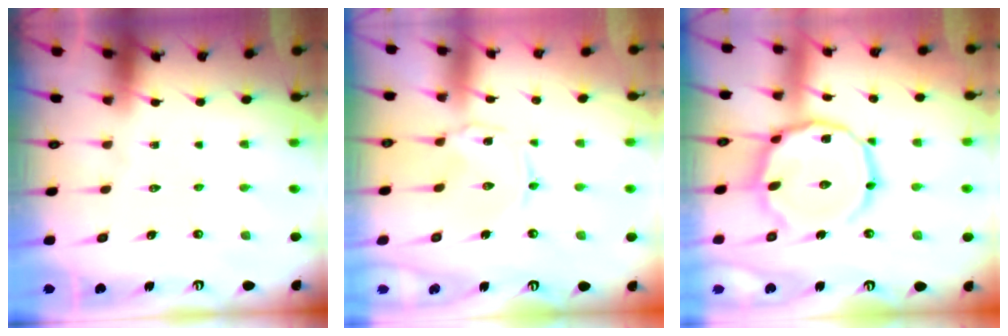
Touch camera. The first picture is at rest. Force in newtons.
{"total": 0.9, "press": 0.8, "slide": 0.2}
{"total": 17.0, "press": 16.9, "slide": 1.1}